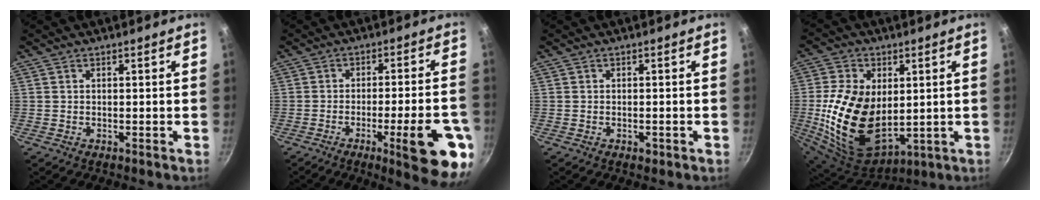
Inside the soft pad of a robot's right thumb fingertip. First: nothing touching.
{"total": 15.1, "force": [-6.1, 3.0, 13.5], "torque": [-0.156, 0.022, -0.078]}
{"total": 1.3, "force": [-0.6, 0.8, 0.9], "torque": [-0.014, 0.003, -0.006]}
{"total": 20.2, "force": [0.5, 13.2, 15.2], "torque": [-0.275, -0.015, 0.029]}